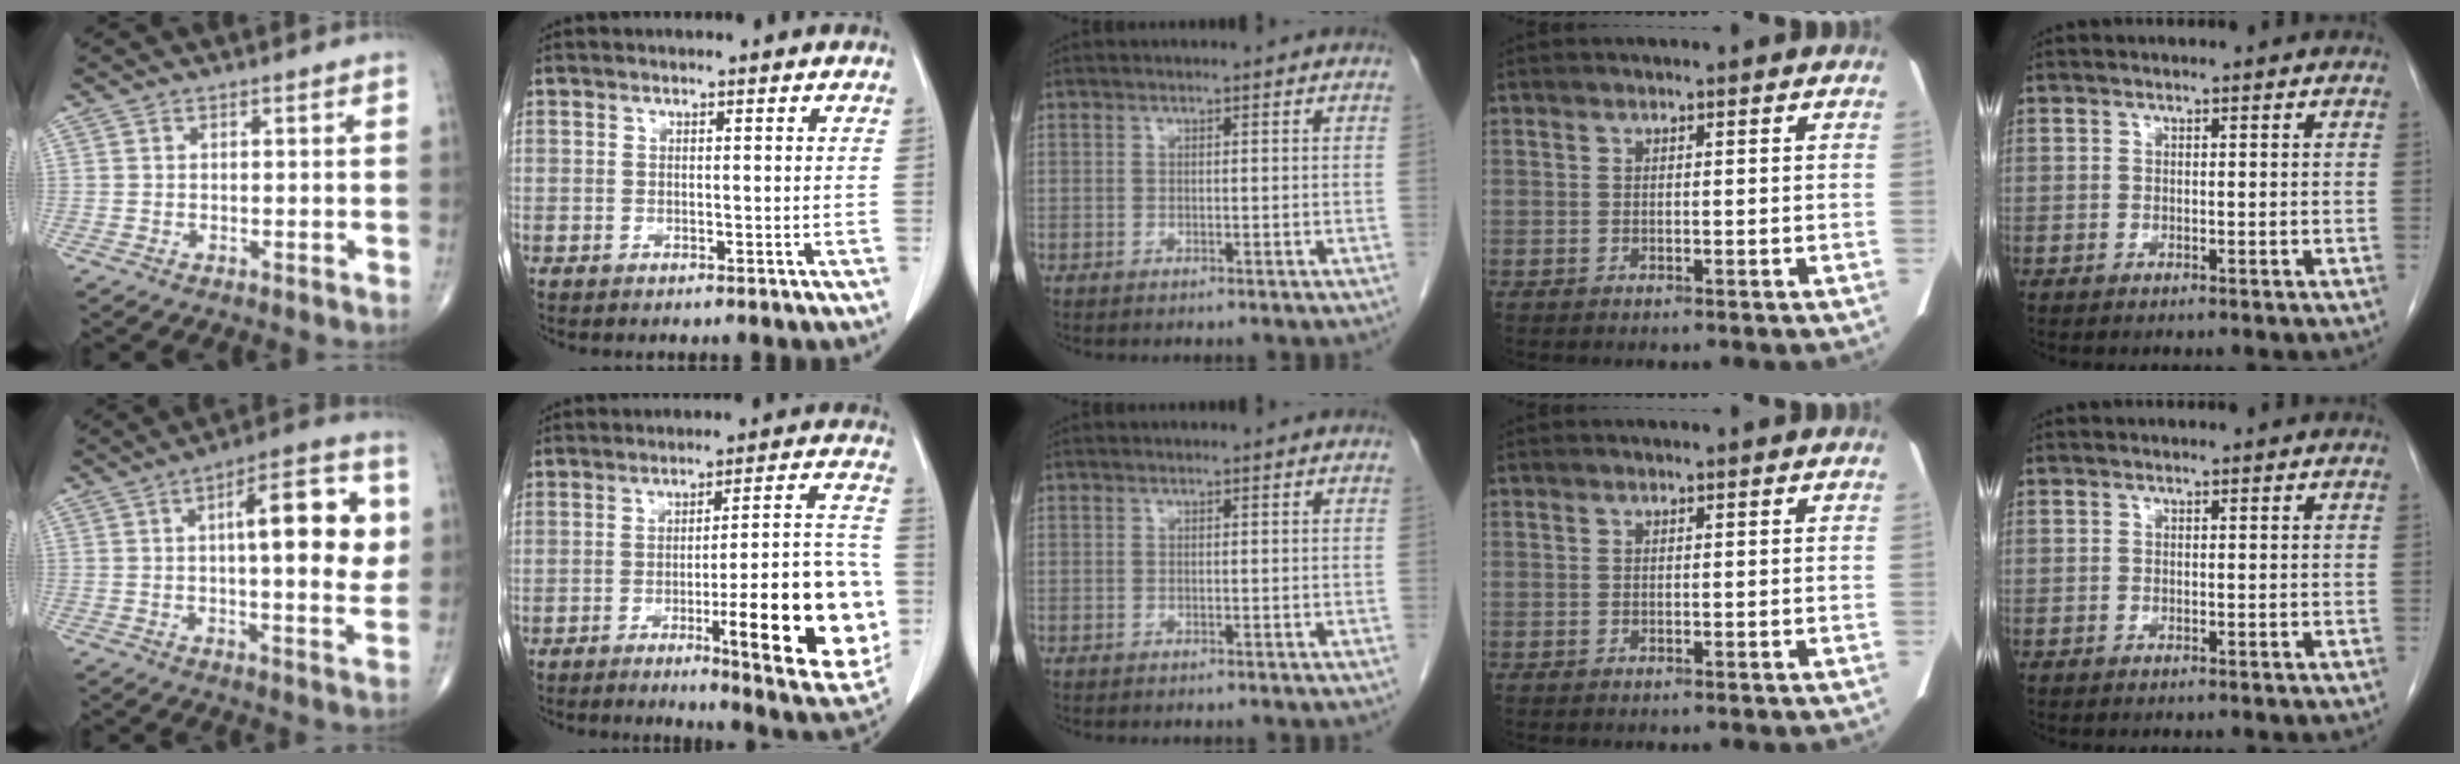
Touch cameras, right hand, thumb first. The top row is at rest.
{"thumb": {"total": 17.7, "force": [3.1, 5.6, 16.6], "torque": [-0.205, 0.007, 0.038]}, "index": {"total": 19.4, "force": [-4.9, 2.6, 18.5], "torque": [-0.193, 0.009, -0.056]}}